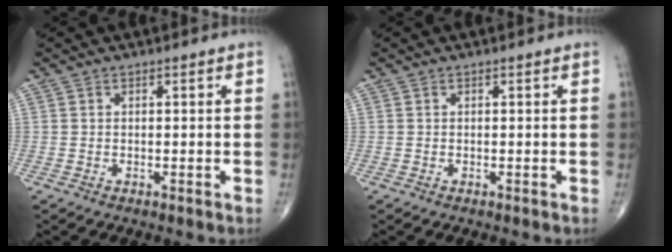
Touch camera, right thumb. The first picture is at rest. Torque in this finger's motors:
{"motor_torque": [0.94, 0.73, -0.21, -0.08, 0.00]}